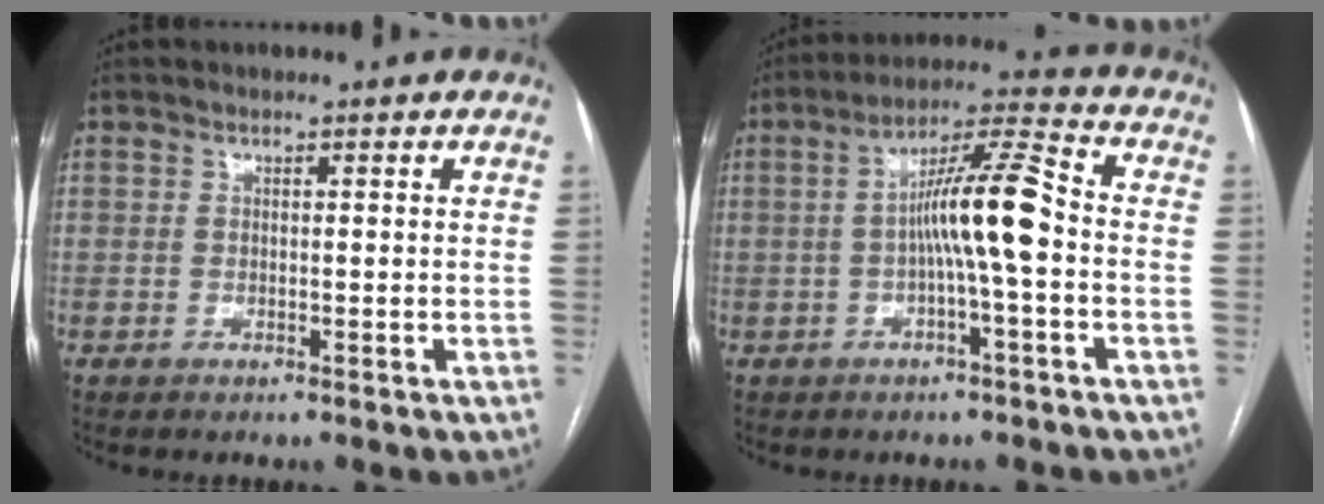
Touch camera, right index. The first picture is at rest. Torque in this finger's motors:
{"motor_torque": [1.68, -0.07, 0.48, 0.16]}